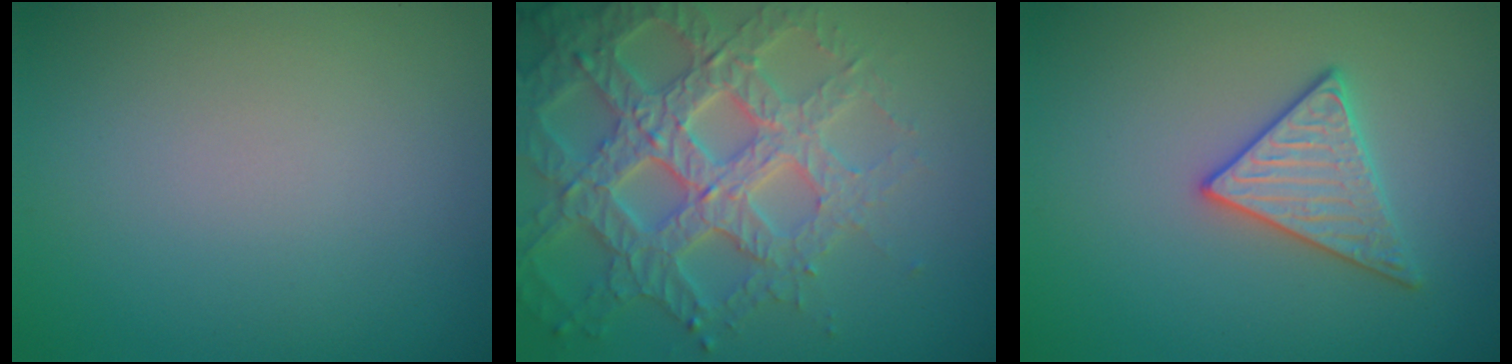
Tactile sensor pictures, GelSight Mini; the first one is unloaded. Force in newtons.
{"total": 7.0, "press": 6.8, "slide": 1.7}
{"total": 3.0, "press": 3.0, "slide": 0.1}